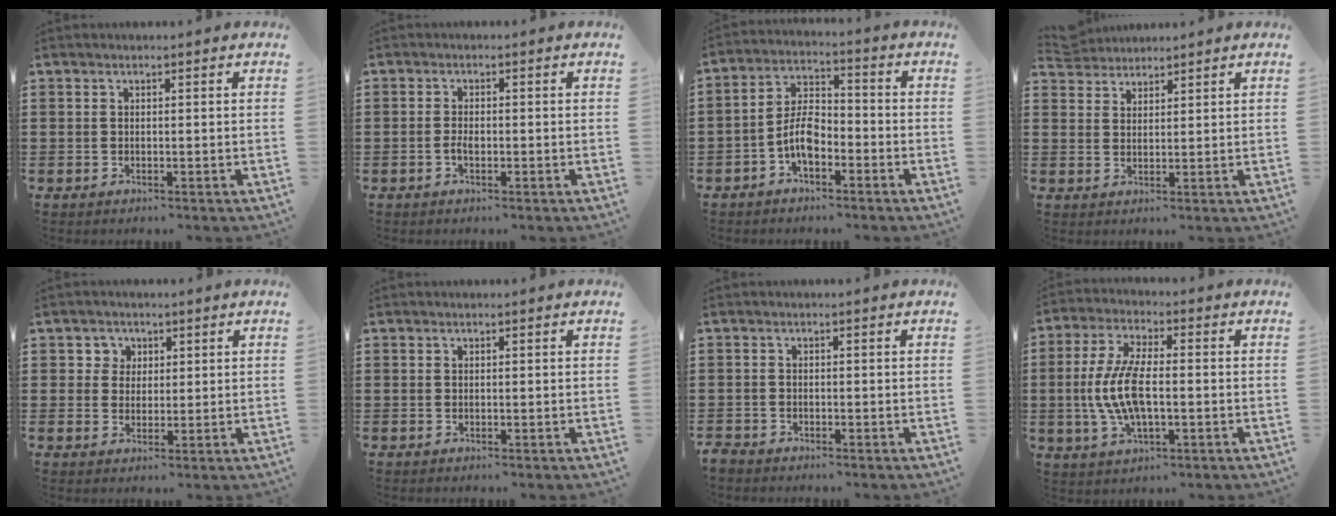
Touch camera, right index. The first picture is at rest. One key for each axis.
{"total": 1.5, "fx": -0.6, "fy": 0.6, "fz": 1.2, "tx": -0.024, "ty": 0.001, "tz": -0.012}
{"total": 6.2, "fx": -2.7, "fy": 3.1, "fz": 4.7, "tx": -0.109, "ty": 0.005, "tz": -0.057}
{"total": 3.3, "fx": 3.2, "fy": 0.7, "fz": -0.3, "tx": -0.005, "ty": 0.000, "tz": 0.063}
{"total": 2.8, "fx": 1.1, "fy": 2.6, "fz": 0.2, "tx": -0.020, "ty": 0.012, "tz": 0.018}
{"total": 0.0}
{"total": 1.4, "fx": -1.4, "fy": 0.4, "fz": -0.1, "tx": -0.002, "ty": 0.002, "tz": -0.031}
{"total": 9.3, "fx": -1.0, "fy": 3.7, "fz": 8.5, "tx": -0.198, "ty": -0.010, "tz": -0.025}